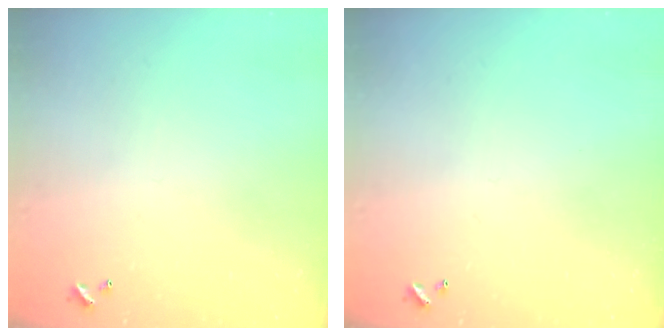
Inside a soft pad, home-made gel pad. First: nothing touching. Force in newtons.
{"total": 0.0}